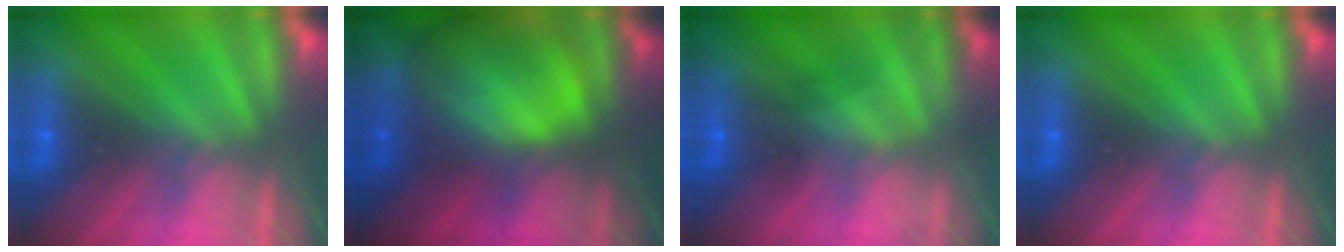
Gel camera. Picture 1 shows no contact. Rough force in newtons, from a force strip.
{"total": 11.8}
{"total": 1.6}
{"total": 0.0}